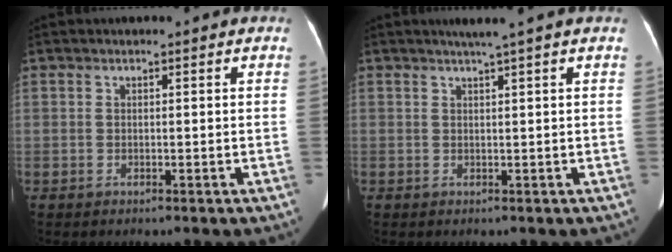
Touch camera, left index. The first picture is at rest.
{"total": 1.3, "force": [1.0, -0.4, 0.7], "torque": [-0.013, 0.003, 0.021]}